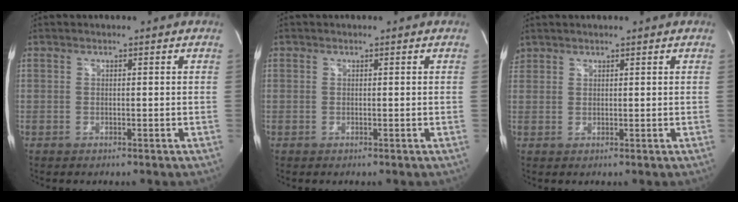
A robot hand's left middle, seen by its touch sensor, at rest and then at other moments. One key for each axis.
{"total": 0.0}
{"total": 1.8, "fx": 1.6, "fy": 0.9, "fz": 0.1, "tx": -0.002, "ty": 0.015, "tz": 0.031}